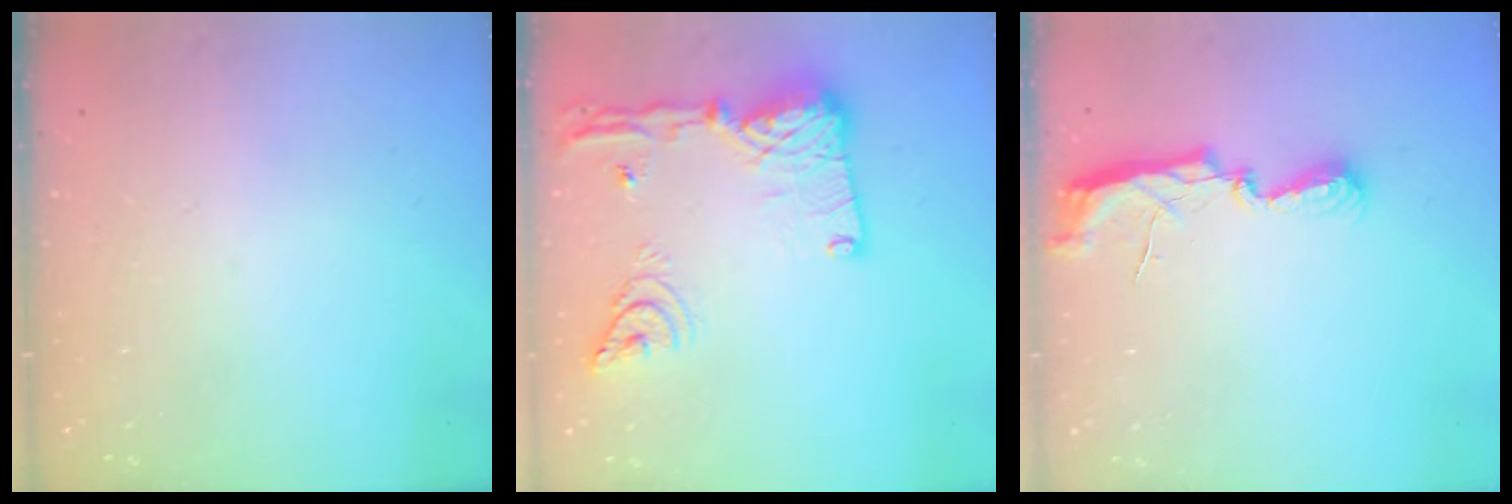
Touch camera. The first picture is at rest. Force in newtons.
{"total": 20.1, "press": 19.9, "slide": 3.0}
{"total": 7.3, "press": 7.3, "slide": 0.5}